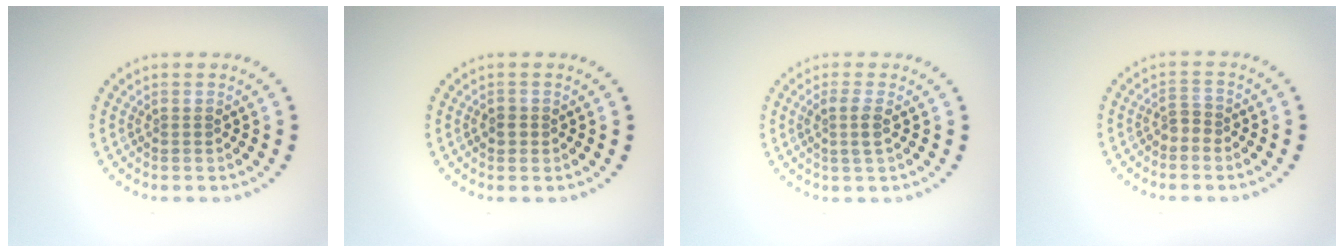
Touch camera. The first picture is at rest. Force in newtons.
{"total": 1.1, "press": 1.1, "slide": 0.1}
{"total": 1.6, "press": 1.4, "slide": 0.9}
{"total": 1.3, "press": 1.0, "slide": 0.8}